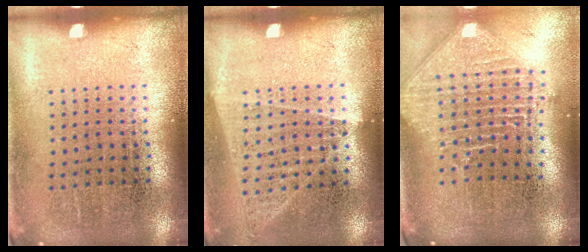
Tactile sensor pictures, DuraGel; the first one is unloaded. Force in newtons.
{"total": 1.0, "press": 1.0, "slide": 0.1}
{"total": 2.5, "press": 1.9, "slide": 1.6}